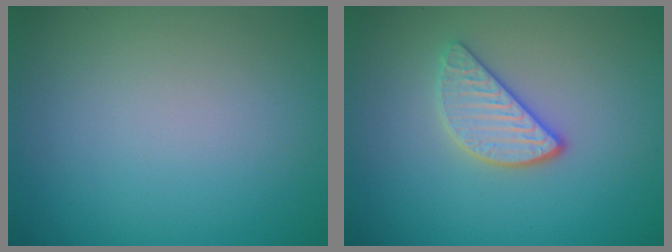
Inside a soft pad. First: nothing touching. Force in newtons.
{"total": 2.9, "press": 2.7, "slide": 1.2}